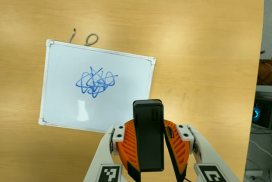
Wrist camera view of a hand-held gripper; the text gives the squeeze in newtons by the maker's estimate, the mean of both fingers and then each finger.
{"total": 6.7, "left": 6.8, "right": 6.7}